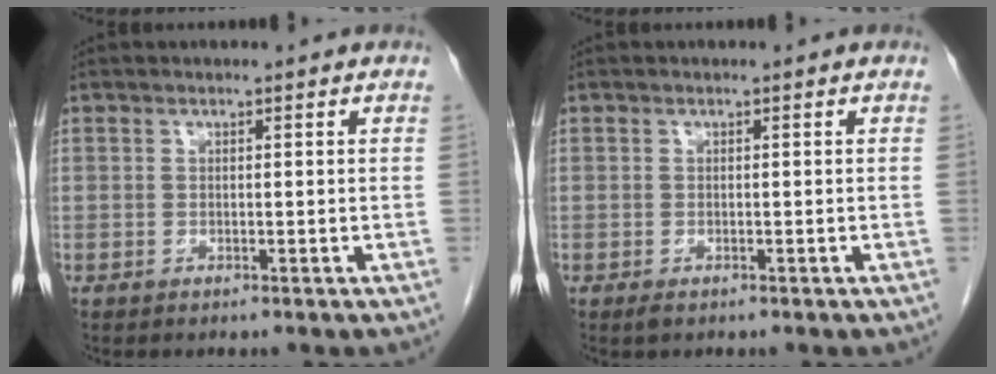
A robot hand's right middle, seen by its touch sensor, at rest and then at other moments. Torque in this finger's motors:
{"motor_torque": [0.40, -0.15, 0.02, 0.02]}